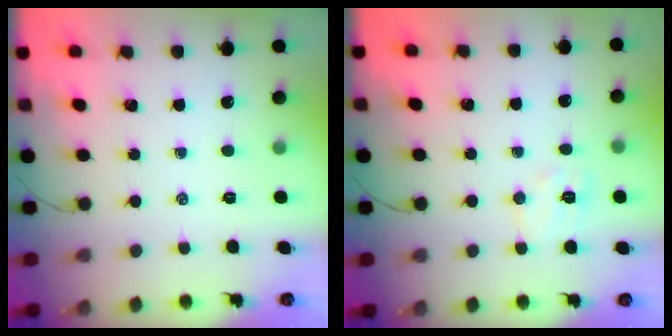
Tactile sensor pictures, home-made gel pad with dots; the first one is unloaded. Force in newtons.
{"total": 6.4, "press": 6.4, "slide": 1.1}